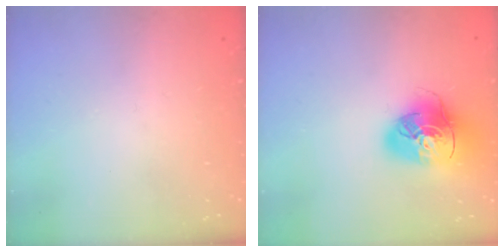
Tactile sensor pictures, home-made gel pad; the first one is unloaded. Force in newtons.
{"total": 17.5, "press": 17.3, "slide": 2.6}